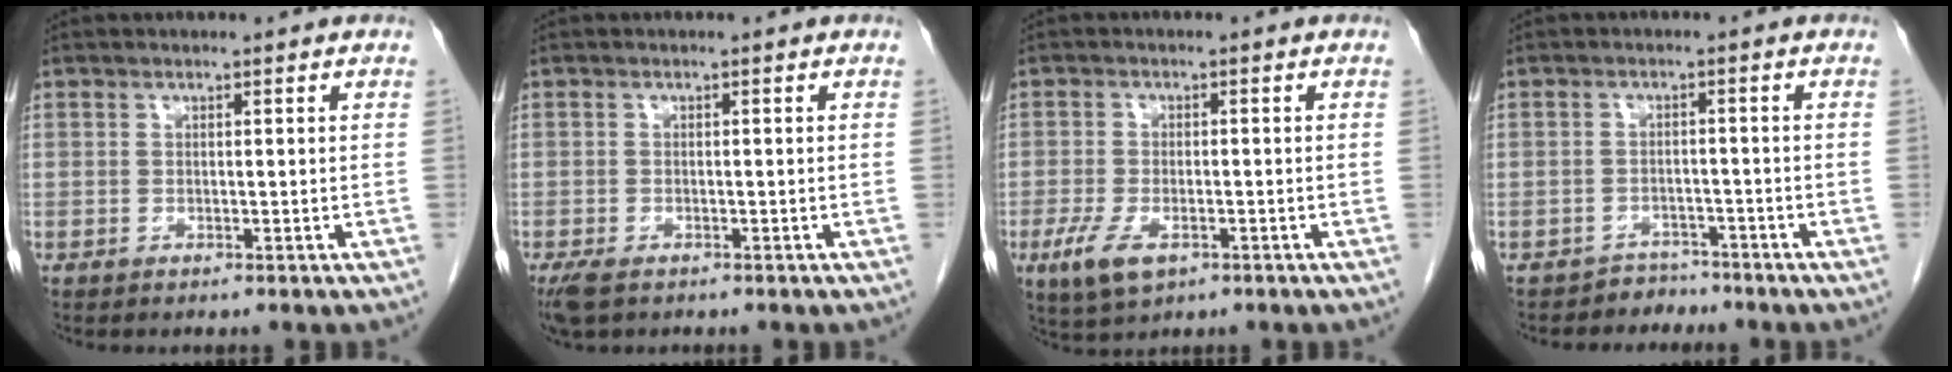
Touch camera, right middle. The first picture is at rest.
{"total": 3.4, "force": [-2.3, 1.5, 2.0], "torque": [-0.047, -0.011, -0.036]}
{"total": 5.8, "force": [-2.8, 2.6, 4.4], "torque": [-0.093, -0.011, -0.044]}
{"total": 2.8, "force": [-2.3, 1.2, -0.9], "torque": [0.016, 0.004, -0.037]}